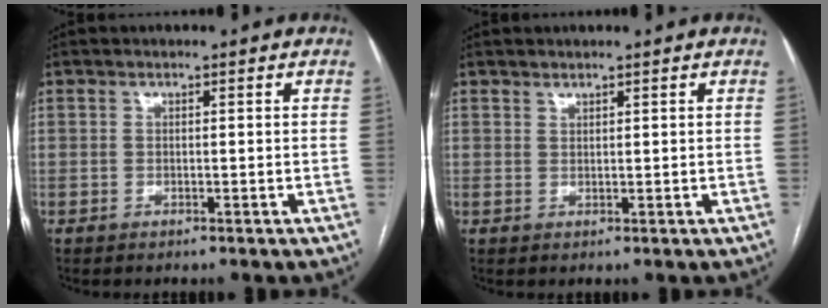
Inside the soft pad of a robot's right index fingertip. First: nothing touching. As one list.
[{"total": 0.6, "force": [0.6, 0.0, 0.1], "torque": [-0.005, -0.003, 0.013]}]